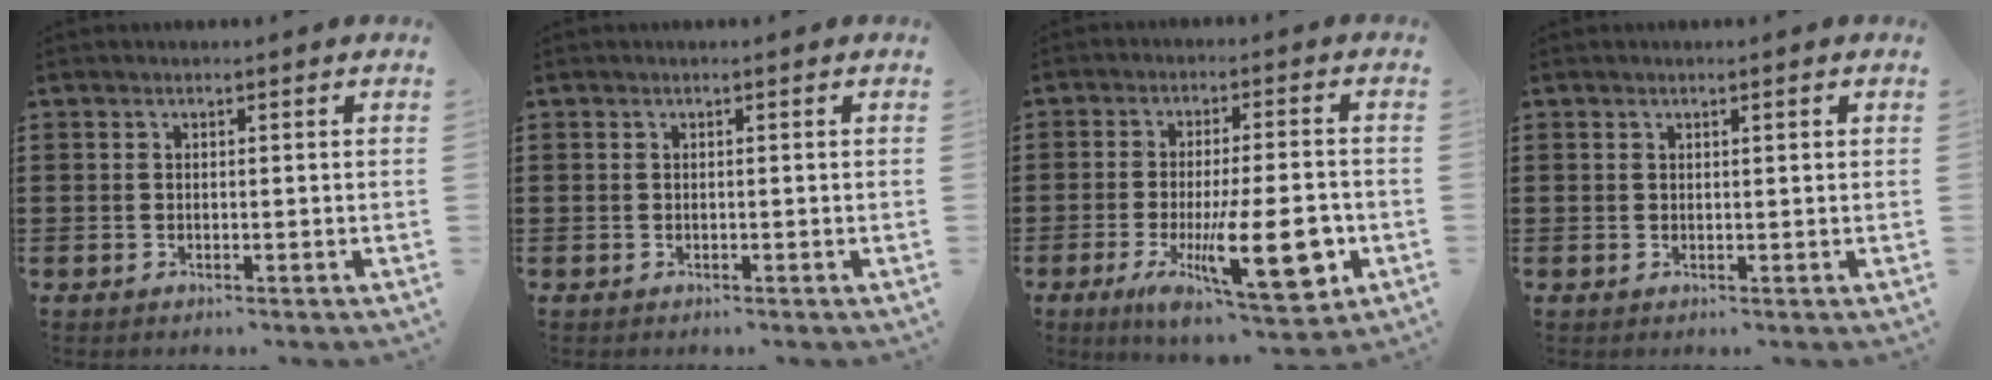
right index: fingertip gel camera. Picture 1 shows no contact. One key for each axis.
{"total": 0.0}
{"total": 15.9, "fx": -4.2, "fy": 5.2, "fz": 14.5, "tx": -0.220, "ty": -0.017, "tz": -0.057}
{"total": 0.8, "fx": 0.4, "fy": 0.0, "fz": 0.7, "tx": -0.013, "ty": 0.000, "tz": 0.006}